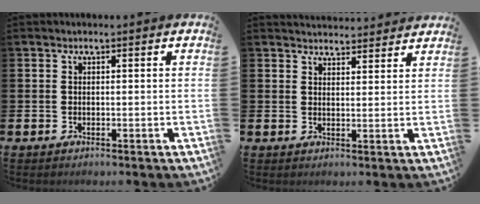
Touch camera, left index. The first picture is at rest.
{"total": 3.4, "force": [3.3, 0.7, 0.1], "torque": [0.003, -0.023, 0.058]}